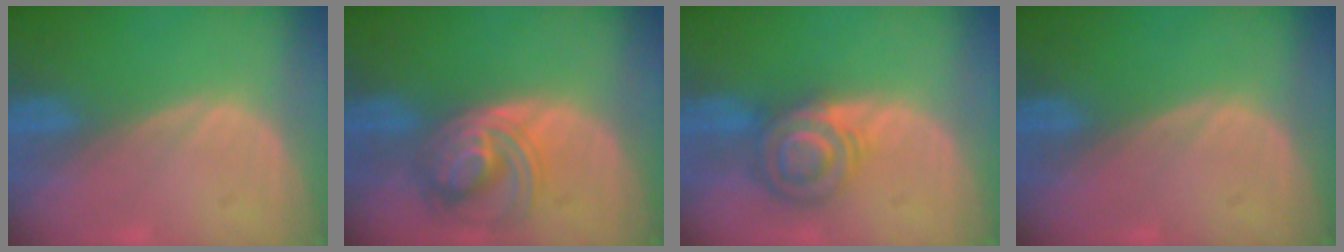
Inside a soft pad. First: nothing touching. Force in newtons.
{"total": 6.4, "press": 6.3, "slide": 0.7}
{"total": 6.2, "press": 6.1, "slide": 1.2}
{"total": 0.0}